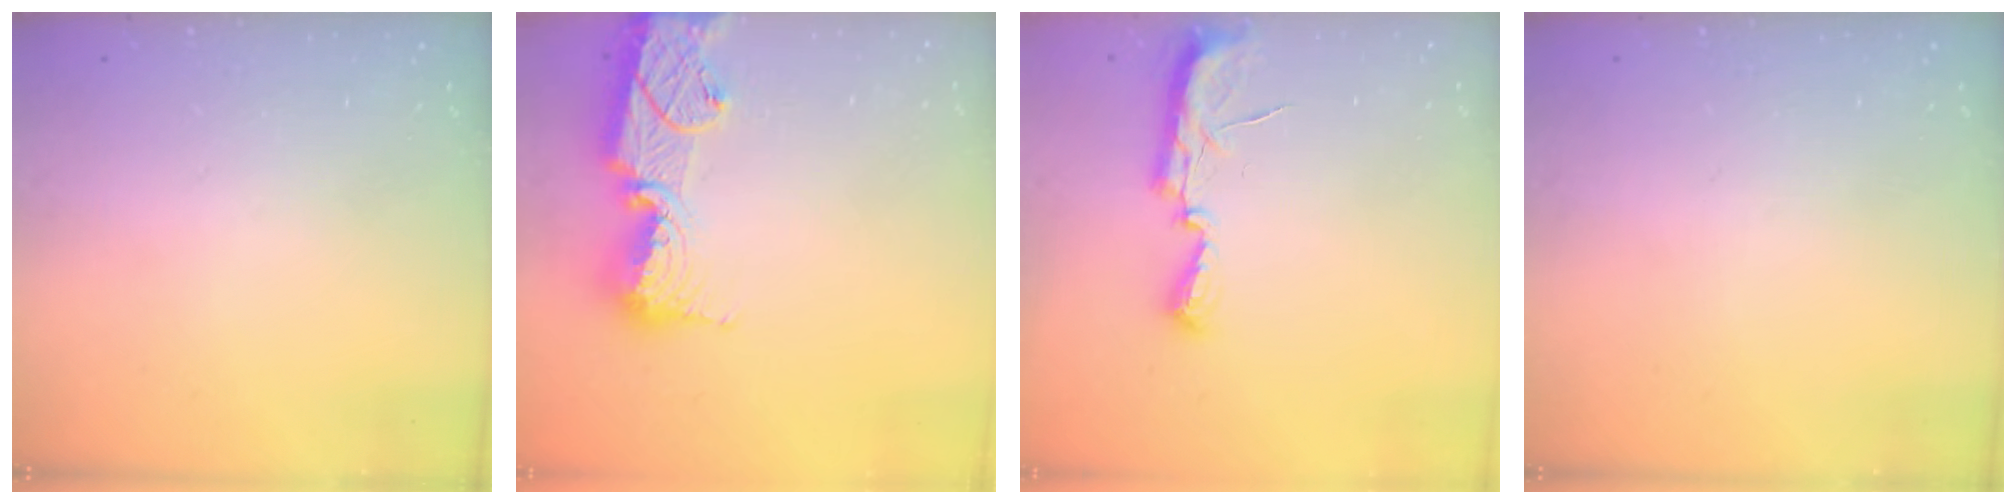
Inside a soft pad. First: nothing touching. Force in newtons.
{"total": 16.0, "press": 15.9, "slide": 1.4}
{"total": 8.8, "press": 8.2, "slide": 3.2}
{"total": 0.0}